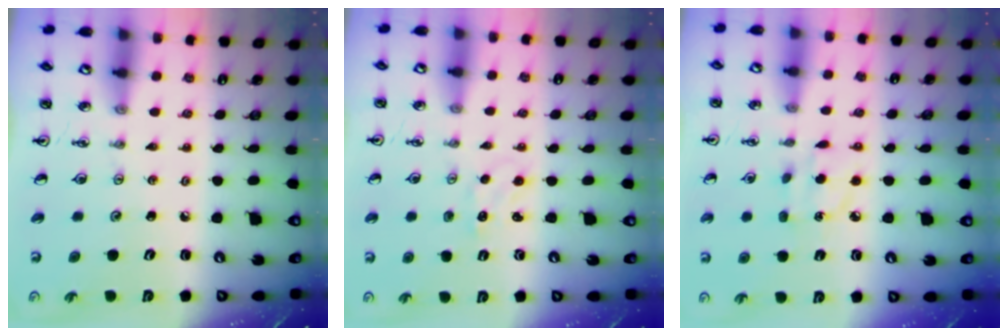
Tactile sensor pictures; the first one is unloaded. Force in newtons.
{"total": 1.5, "press": 1.4, "slide": 0.3}
{"total": 6.4, "press": 6.4, "slide": 0.5}